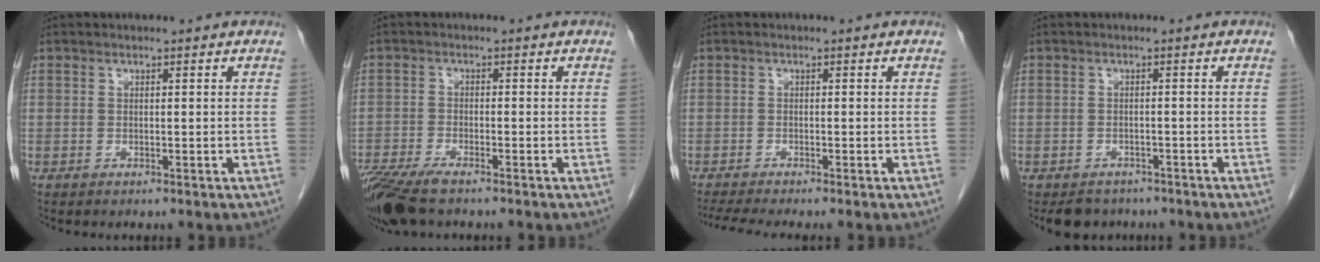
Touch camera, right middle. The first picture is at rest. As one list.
[{"total": 8.4, "force": [-6.4, 2.0, 5.1], "torque": [-0.095, -0.019, -0.115]}, {"total": 4.3, "force": [-3.6, -0.6, 2.3], "torque": [-0.040, -0.014, -0.064]}, {"total": 4.2, "force": [-3.6, 2.2, 0.4], "torque": [-0.003, 0.002, -0.050]}]